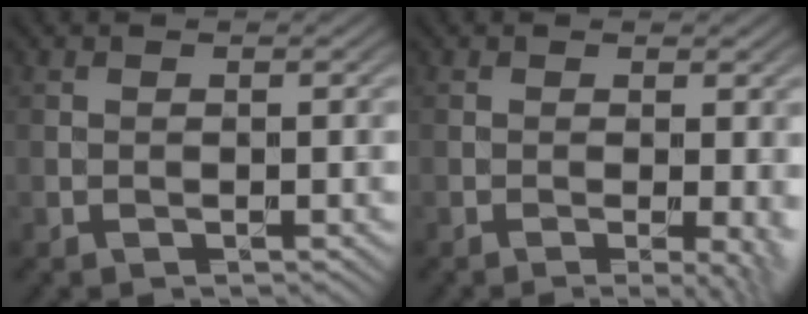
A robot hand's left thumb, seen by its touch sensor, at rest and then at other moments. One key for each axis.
{"total": 4.1, "fx": -0.7, "fy": 1.0, "fz": 3.9, "tx": -0.055, "ty": -0.007, "tz": -0.008}